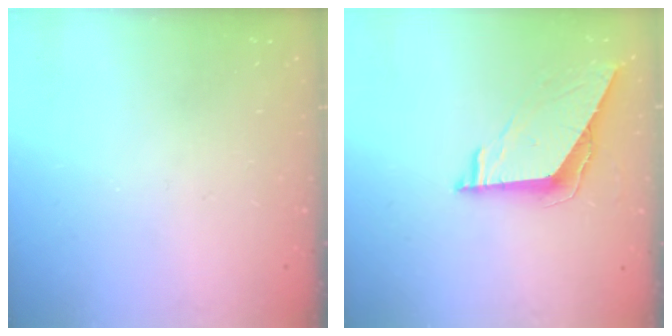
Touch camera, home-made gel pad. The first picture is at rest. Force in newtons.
{"total": 7.6, "press": 7.6, "slide": 0.7}